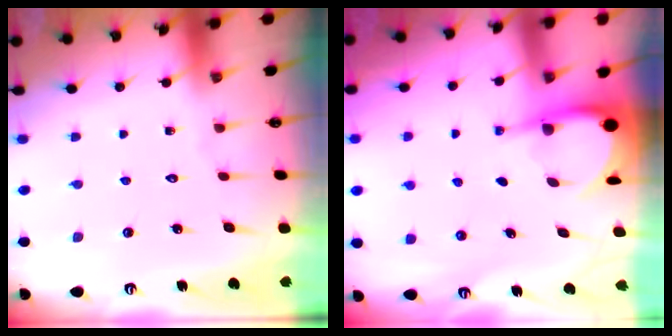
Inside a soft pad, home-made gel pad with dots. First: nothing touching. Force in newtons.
{"total": 3.9, "press": 3.9, "slide": 0.4}